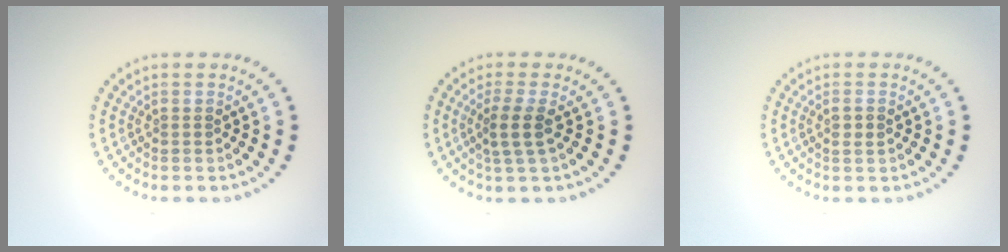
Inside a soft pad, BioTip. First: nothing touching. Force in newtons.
{"total": 2.3, "press": 1.8, "slide": 1.3}
{"total": 1.1, "press": 1.0, "slide": 0.4}